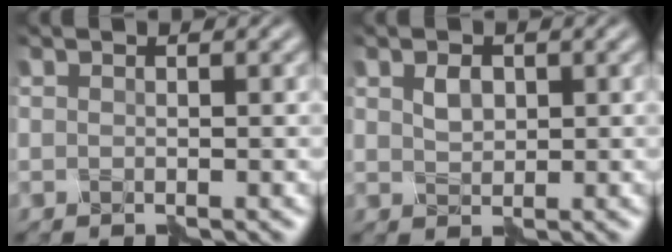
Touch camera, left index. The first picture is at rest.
{"total": 1.5, "force": [0.4, 1.1, 1.0], "torque": [-0.022, -0.001, 0.010]}